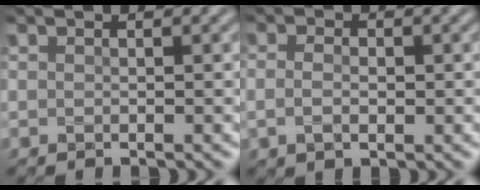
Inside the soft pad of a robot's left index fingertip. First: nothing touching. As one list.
[{"total": 2.4, "force": [-0.1, 1.6, 1.8], "torque": [-0.030, -0.001, -0.007]}]